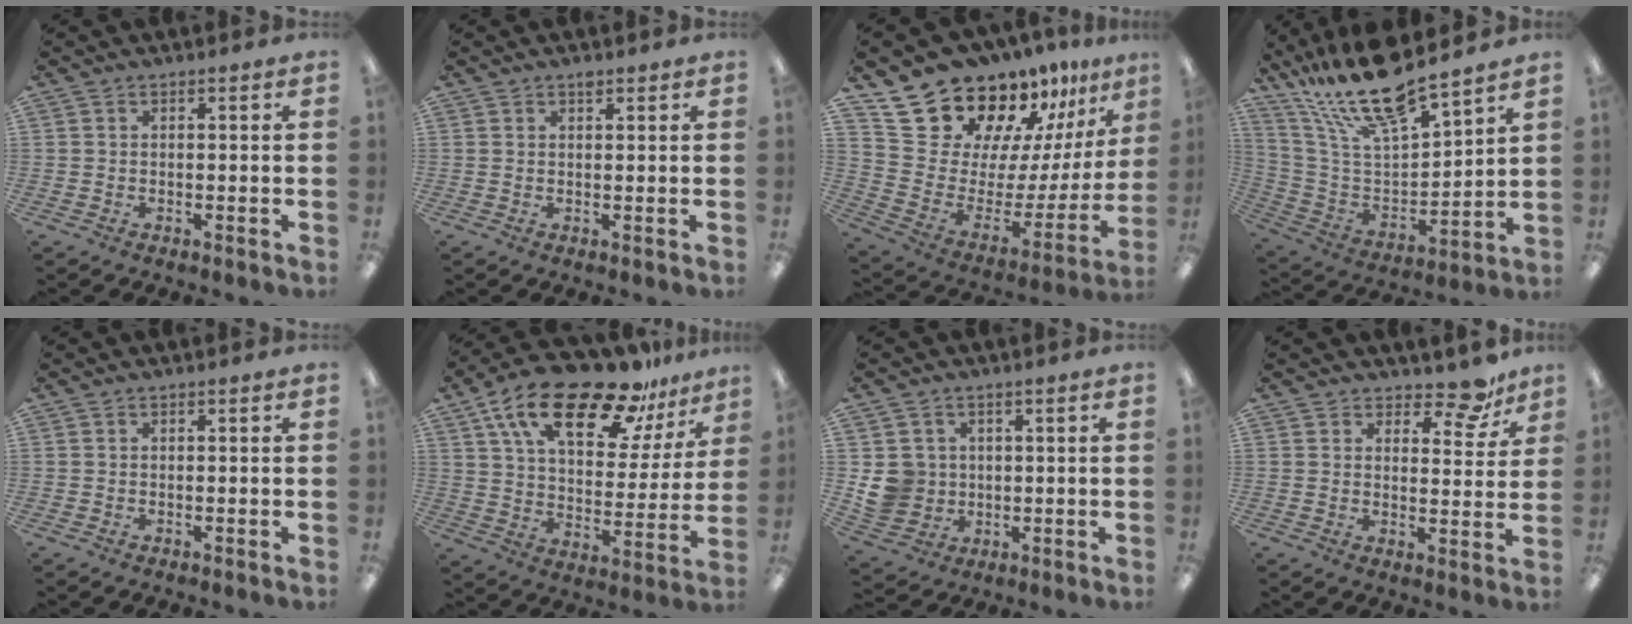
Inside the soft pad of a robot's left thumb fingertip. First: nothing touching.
{"total": 2.5, "force": [2.0, 0.9, 1.3], "torque": [-0.012, -0.008, 0.033]}
{"total": 21.4, "force": [18.1, 9.4, 6.5], "torque": [-0.108, -0.148, 0.340]}
{"total": 20.1, "force": [16.9, 4.5, 9.9], "torque": [-0.205, -0.107, 0.297]}
{"total": 0.0}
{"total": 23.1, "force": [15.6, 9.6, 14.1], "torque": [-0.239, -0.091, 0.269]}
{"total": 7.7, "force": [1.2, 7.4, 1.7], "torque": [-0.042, 0.005, 0.031]}
{"total": 8.7, "force": [6.8, 3.6, 4.0], "torque": [-0.041, -0.045, 0.117]}